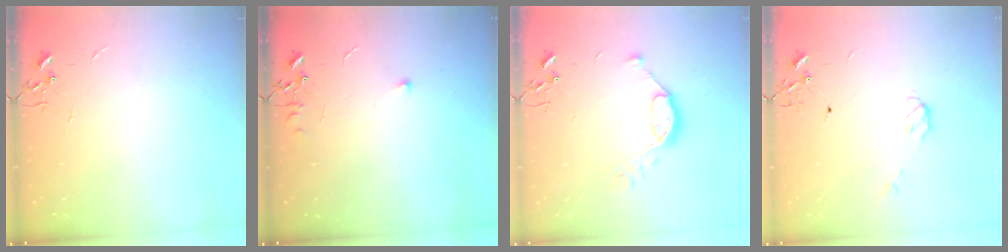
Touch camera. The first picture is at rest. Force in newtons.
{"total": 5.1, "press": 5.0, "slide": 0.7}
{"total": 9.8, "press": 9.8, "slide": 0.8}
{"total": 4.1, "press": 4.0, "slide": 0.8}